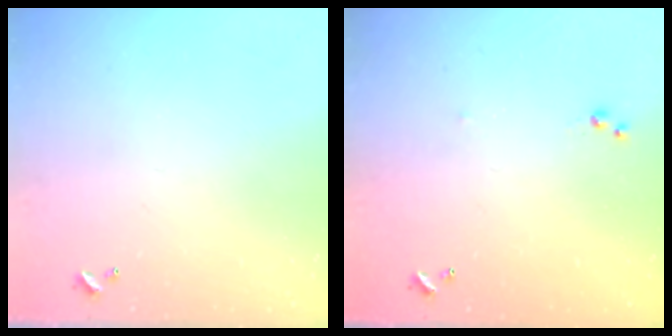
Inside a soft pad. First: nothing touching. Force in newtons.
{"total": 4.8, "press": 4.7, "slide": 0.4}